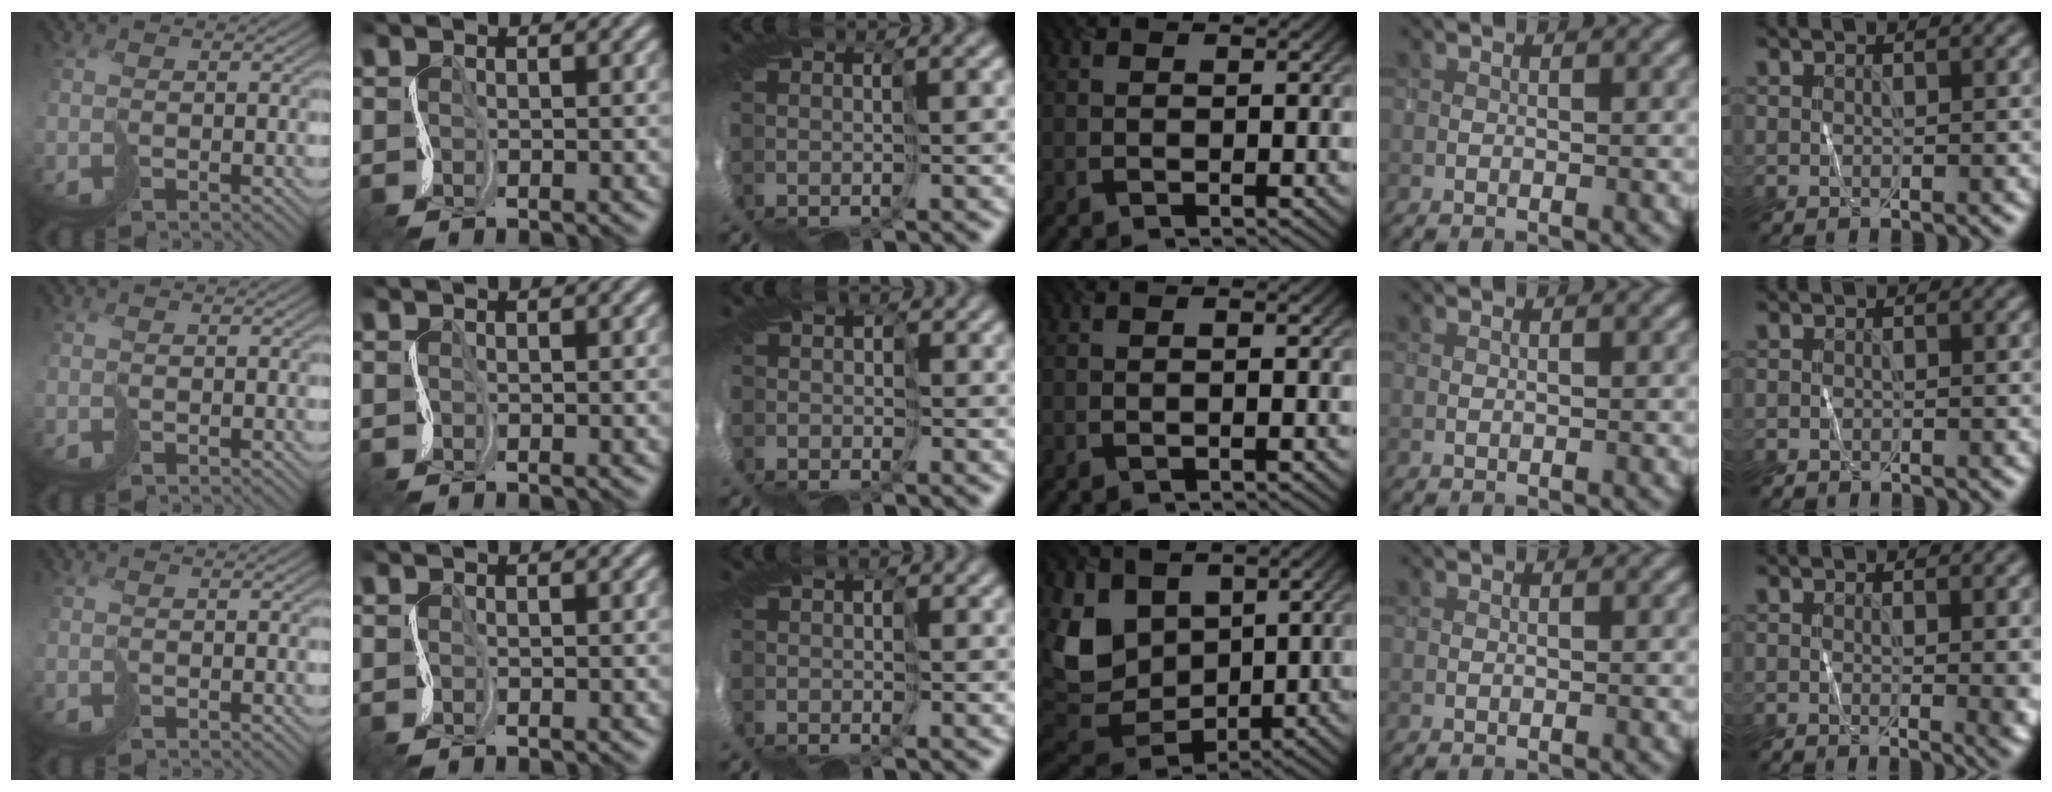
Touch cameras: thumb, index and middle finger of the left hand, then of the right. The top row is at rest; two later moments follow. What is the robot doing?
{"motion": "cut", "object": "tape"}